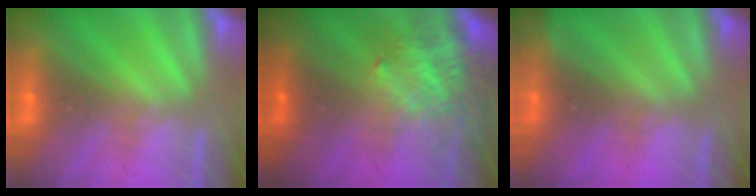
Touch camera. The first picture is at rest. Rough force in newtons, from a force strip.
{"total": 7.3}
{"total": 2.4}